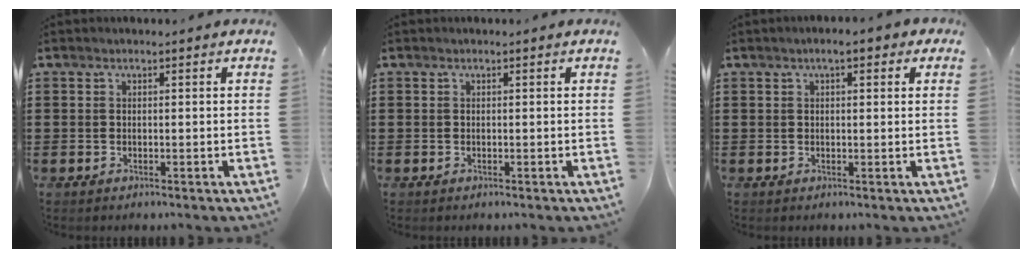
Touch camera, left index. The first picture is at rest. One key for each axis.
{"total": 0.0}
{"total": 2.7, "fx": 1.3, "fy": 0.7, "fz": 2.3, "tx": -0.047, "ty": 0.006, "tz": 0.020}